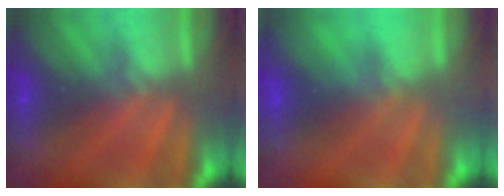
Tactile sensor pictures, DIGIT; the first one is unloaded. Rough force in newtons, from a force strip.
{"total": 2.7}